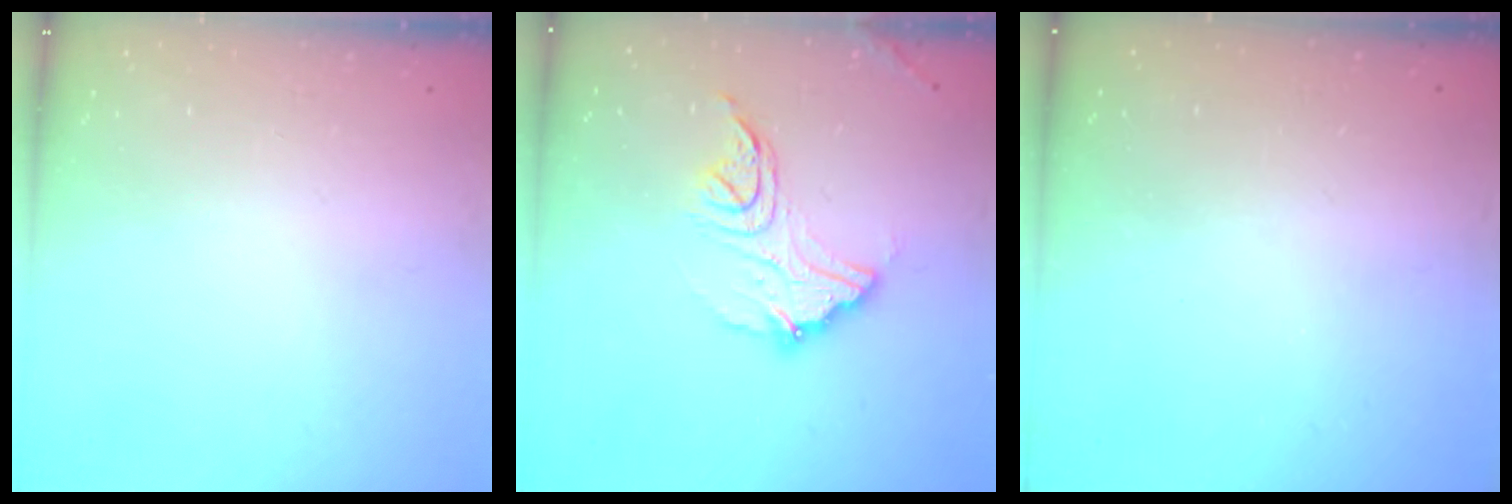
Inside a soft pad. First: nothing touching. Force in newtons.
{"total": 12.8, "press": 12.8, "slide": 0.7}
{"total": 3.2, "press": 3.2, "slide": 0.1}